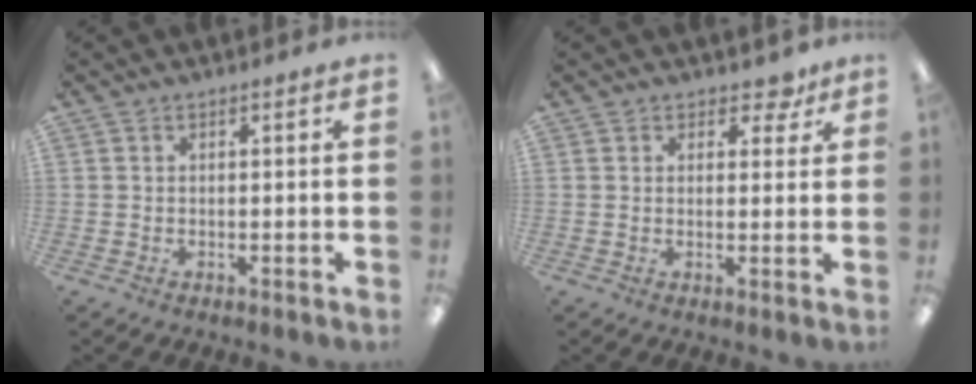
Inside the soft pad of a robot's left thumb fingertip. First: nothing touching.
{"total": 4.0, "force": [2.8, 2.6, 1.5], "torque": [-0.004, -0.011, 0.046]}